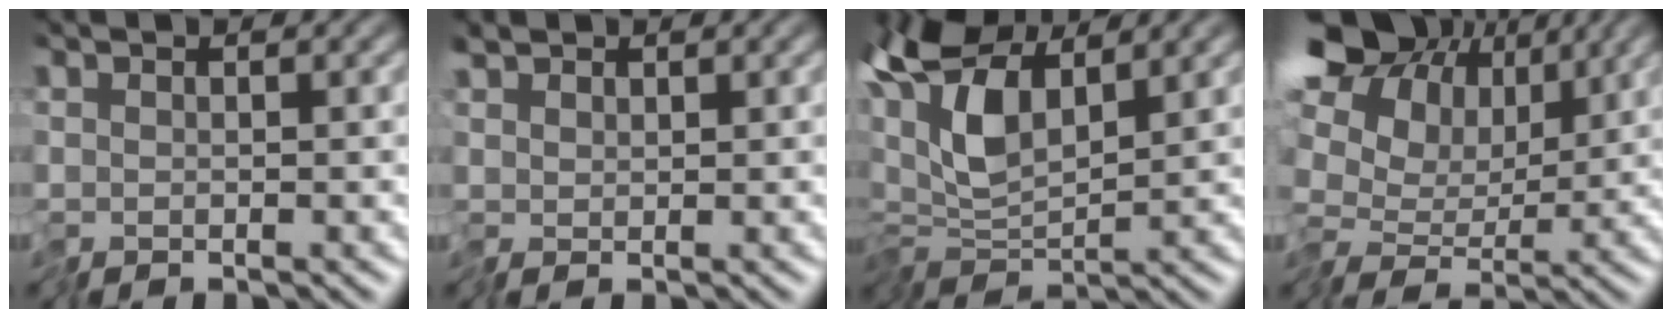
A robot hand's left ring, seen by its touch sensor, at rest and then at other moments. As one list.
[{"total": 1.2, "force": [0.6, 1.0, 0.5], "torque": [-0.013, 0.005, 0.010]}, {"total": 8.9, "force": [3.1, 4.2, 7.2], "torque": [-0.160, 0.016, 0.048]}, {"total": 13.5, "force": [2.9, 10.1, 8.4], "torque": [-0.155, 0.027, 0.042]}]